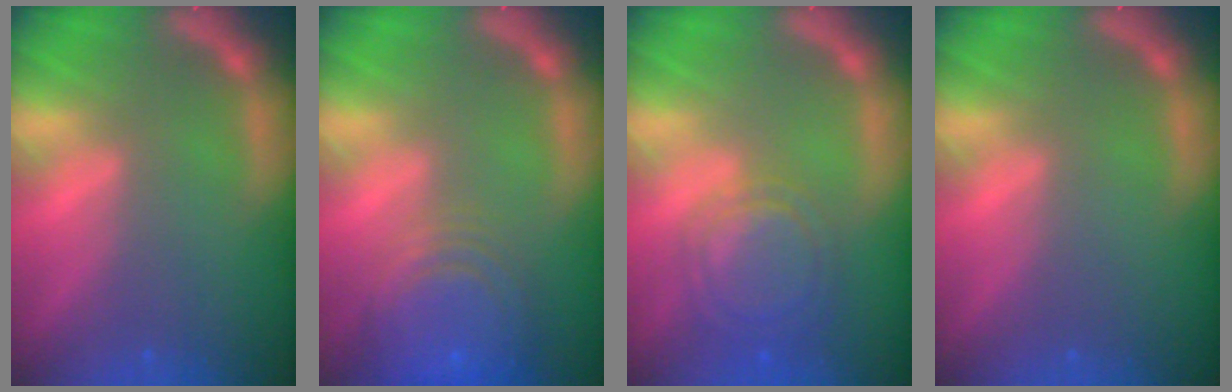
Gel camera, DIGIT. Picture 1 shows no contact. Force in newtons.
{"total": 9.5}
{"total": 6.5}
{"total": 0.0}